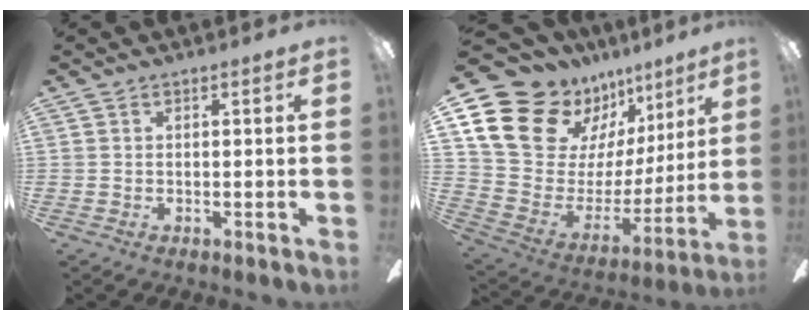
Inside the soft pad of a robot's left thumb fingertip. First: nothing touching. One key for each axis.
{"total": 19.7, "fx": 13.0, "fy": 12.3, "fz": 8.3, "tx": -0.166, "ty": -0.086, "tz": 0.256}